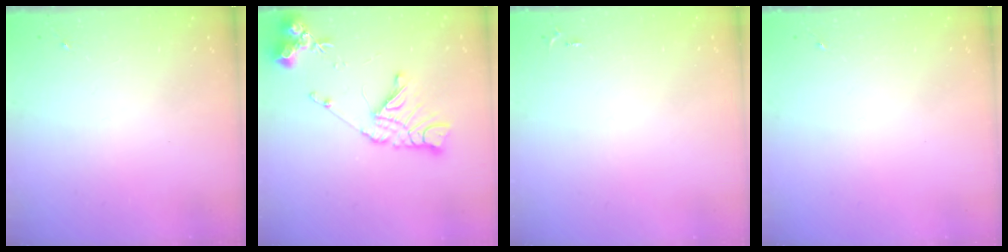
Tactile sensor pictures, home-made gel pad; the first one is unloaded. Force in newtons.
{"total": 15.4, "press": 15.3, "slide": 1.8}
{"total": 2.5, "press": 2.5, "slide": 0.3}
{"total": 0.0}